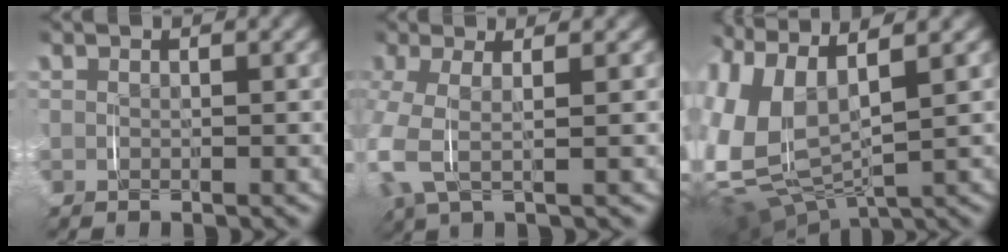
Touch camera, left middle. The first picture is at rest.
{"total": 4.5, "force": [0.2, 2.1, 4.0], "torque": [-0.110, -0.007, 0.008]}
{"total": 11.7, "force": [0.5, 8.8, 7.7], "torque": [-0.208, -0.029, 0.013]}